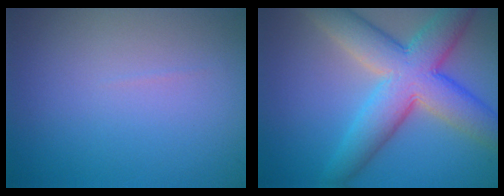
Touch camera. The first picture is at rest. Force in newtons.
{"total": 9.2, "press": 9.2, "slide": 0.2}